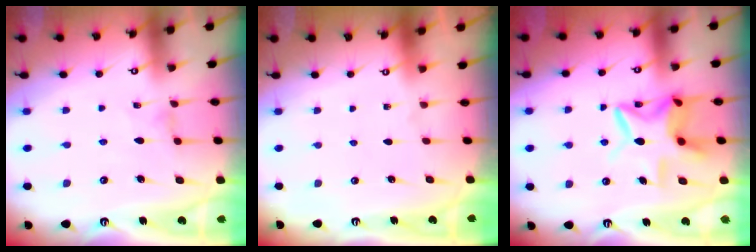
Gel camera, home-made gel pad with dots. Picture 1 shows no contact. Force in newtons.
{"total": 0.0}
{"total": 12.1, "press": 12.0, "slide": 1.0}